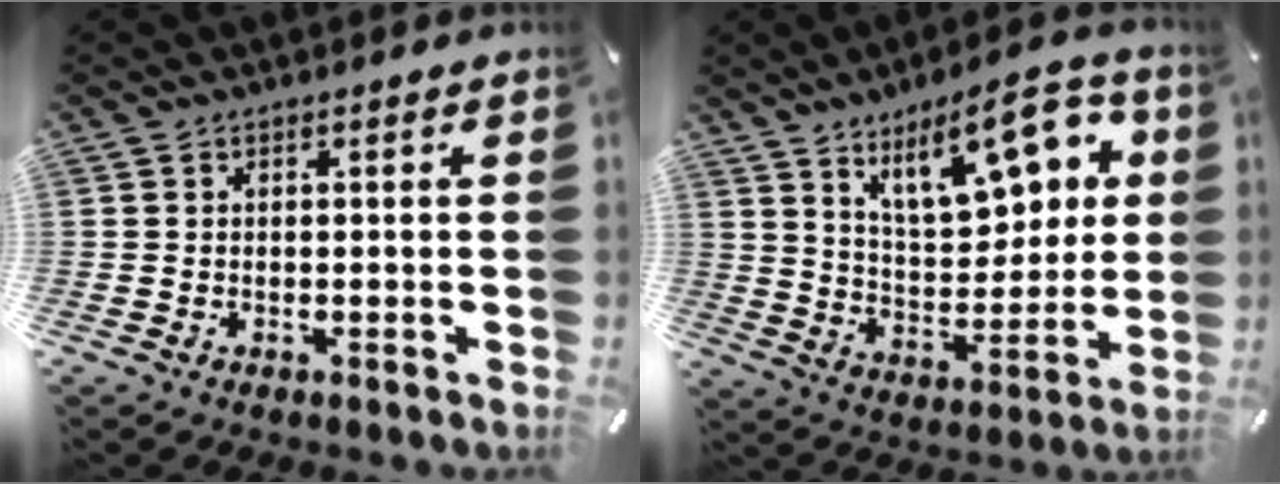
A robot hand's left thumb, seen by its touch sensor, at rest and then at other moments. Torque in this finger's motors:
{"motor_torque": [0.78, 1.15, 1.46, -1.31, 0.20]}